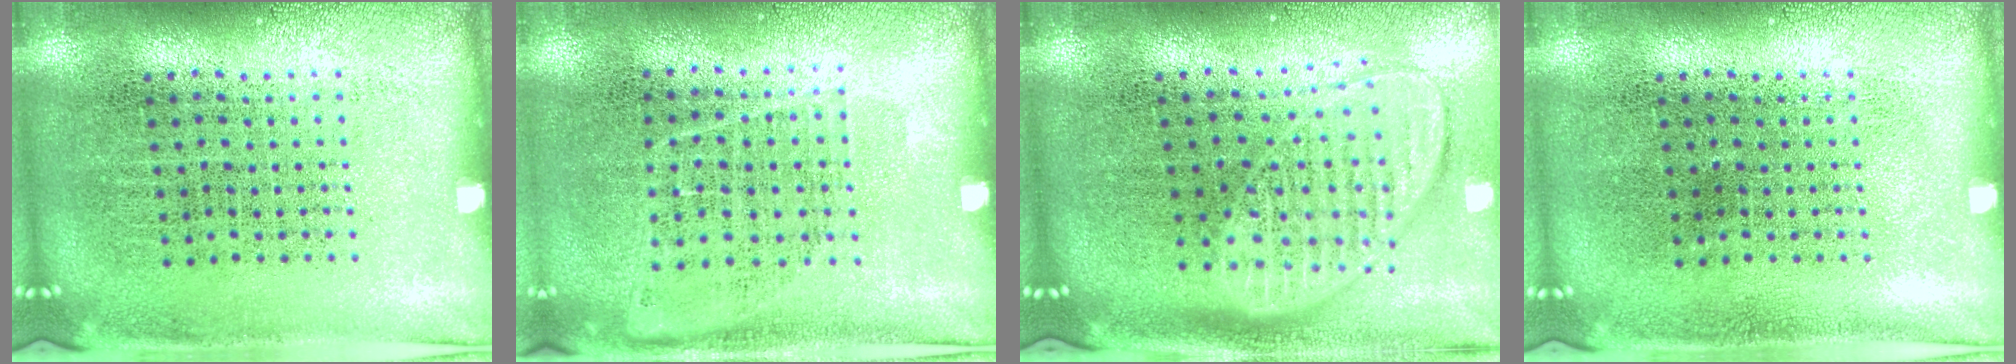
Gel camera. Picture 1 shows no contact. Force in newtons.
{"total": 0.9, "press": 0.7, "slide": 0.5}
{"total": 1.9, "press": 1.5, "slide": 1.2}
{"total": 0.0}